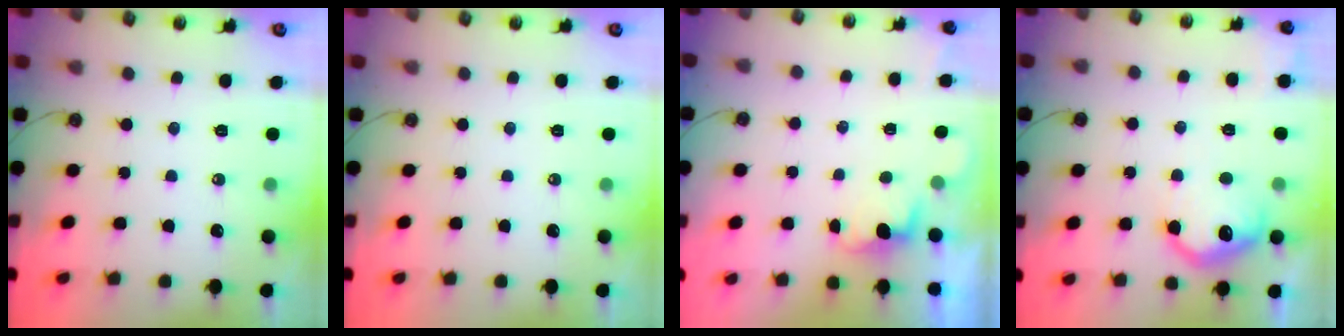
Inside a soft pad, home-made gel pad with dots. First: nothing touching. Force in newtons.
{"total": 0.0}
{"total": 0.7, "press": 0.2, "slide": 0.7}
{"total": 11.9, "press": 11.9, "slide": 0.8}